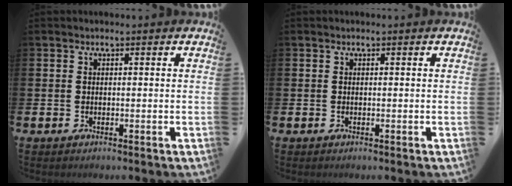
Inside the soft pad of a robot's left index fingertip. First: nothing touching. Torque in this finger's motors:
{"motor_torque": [0.05, 0.03, 0.01, 0.02]}